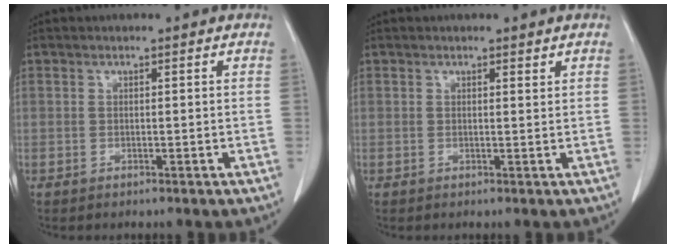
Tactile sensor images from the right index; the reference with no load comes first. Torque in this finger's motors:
{"motor_torque": [-0.06, 0.04, 0.04, 0.00]}